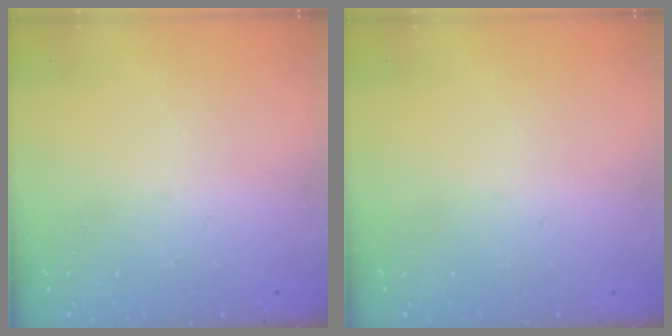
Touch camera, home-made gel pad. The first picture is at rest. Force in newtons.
{"total": 0.0}